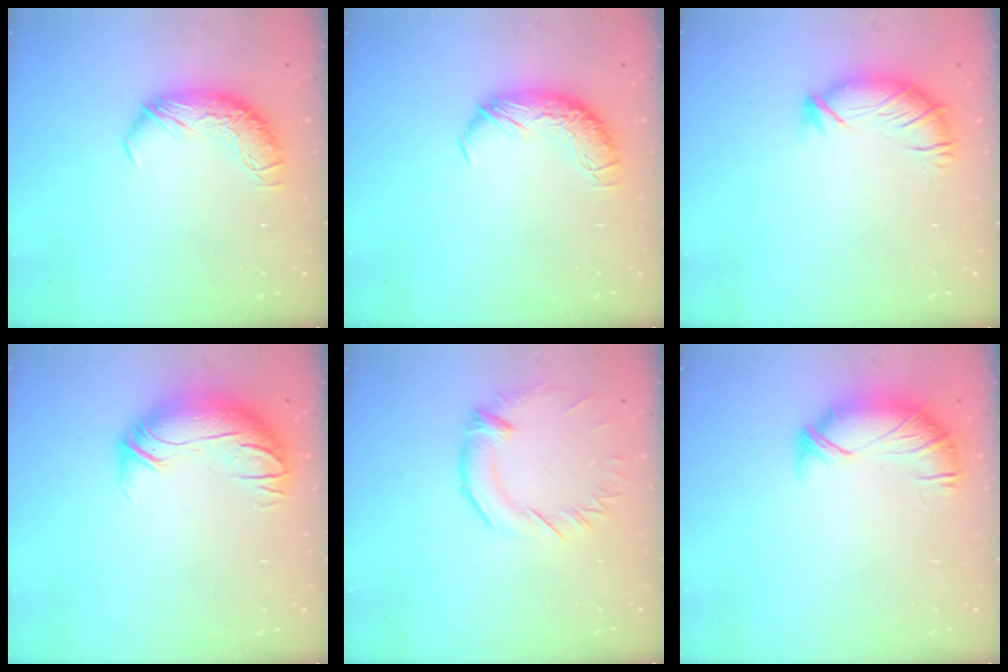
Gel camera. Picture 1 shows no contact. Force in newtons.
{"total": 0.0}
{"total": 2.9, "press": 2.0, "slide": 2.2}
{"total": 3.0, "press": 0.4, "slide": 2.9}
{"total": 1.4, "press": 0.7, "slide": 1.2}
{"total": 2.5, "press": 1.9, "slide": 1.7}